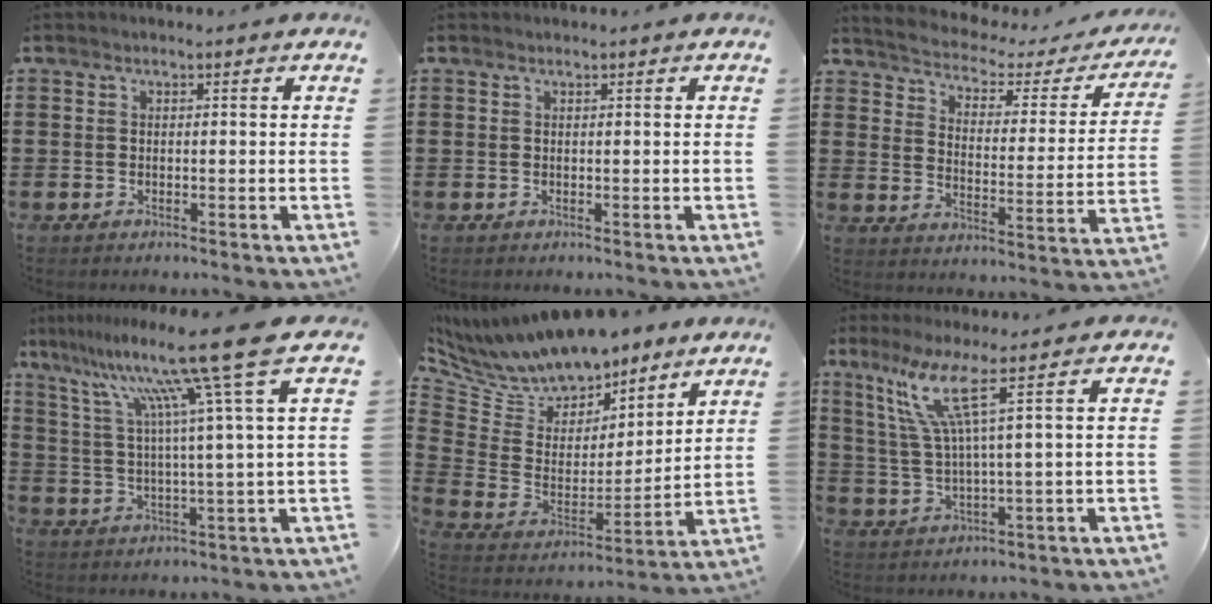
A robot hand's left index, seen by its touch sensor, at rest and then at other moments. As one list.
[{"total": 0.0}, {"total": 2.6, "force": [2.4, 0.8, 0.8], "torque": [-0.038, -0.025, 0.030]}, {"total": 14.9, "force": [8.6, -1.4, 12.2], "torque": [-0.244, -0.044, 0.122]}, {"total": 9.7, "force": [9.0, 3.4, 1.4], "torque": [-0.086, -0.062, 0.162]}, {"total": 9.2, "force": [4.4, 0.0, 8.0], "torque": [-0.182, -0.014, 0.071]}]